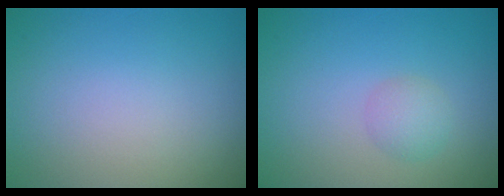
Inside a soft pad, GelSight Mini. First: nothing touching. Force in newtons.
{"total": 1.7, "press": 1.7, "slide": 0.0}